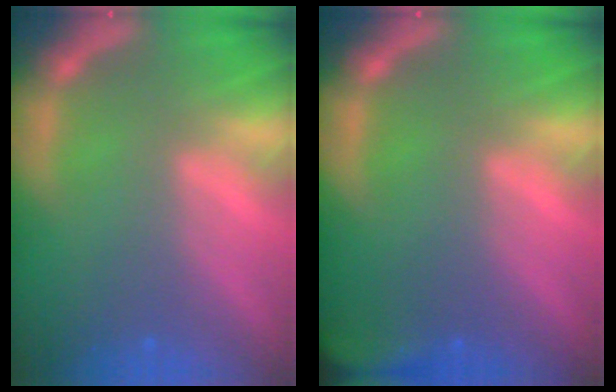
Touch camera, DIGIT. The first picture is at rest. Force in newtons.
{"total": 5.4}